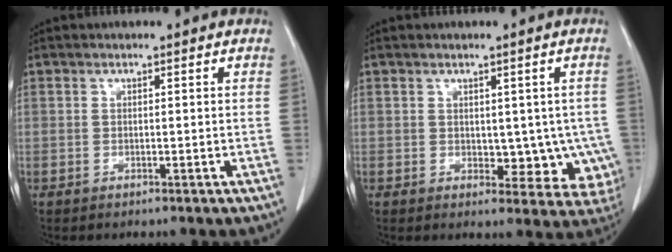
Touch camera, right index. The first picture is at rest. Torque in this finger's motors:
{"motor_torque": [0.10, 0.03, 0.06, 0.00]}